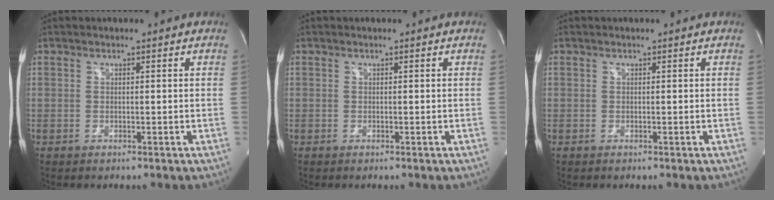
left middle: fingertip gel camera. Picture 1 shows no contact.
{"total": 0.0}
{"total": 0.0}